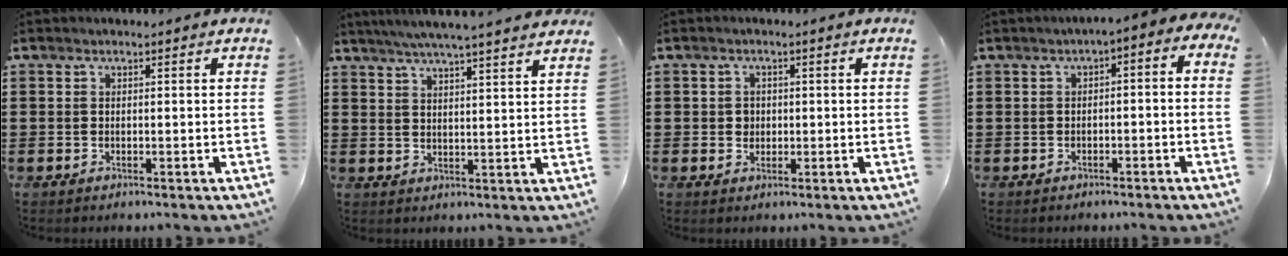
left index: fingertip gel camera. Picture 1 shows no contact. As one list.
[{"total": 5.0, "force": [4.5, -0.6, 1.9], "torque": [-0.050, -0.017, 0.079]}, {"total": 1.9, "force": [0.2, 1.8, 0.6], "torque": [-0.018, 0.010, 0.001]}, {"total": 2.5, "force": [-2.3, 0.7, 0.9], "torque": [-0.022, 0.004, -0.051]}]